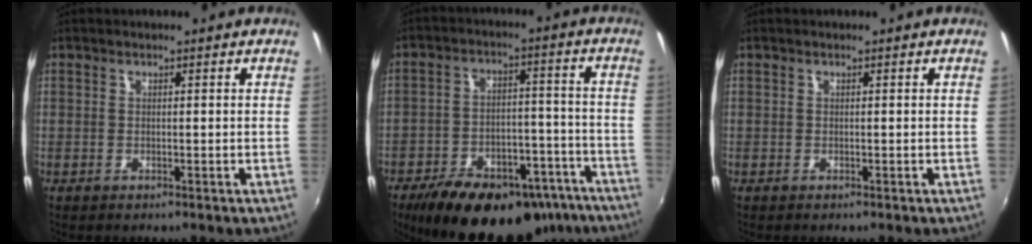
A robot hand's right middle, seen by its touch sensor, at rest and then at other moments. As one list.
[{"total": 26.3, "force": [-19.3, 12.0, 13.2], "torque": [-0.231, 0.015, -0.246]}, {"total": 0.0}]